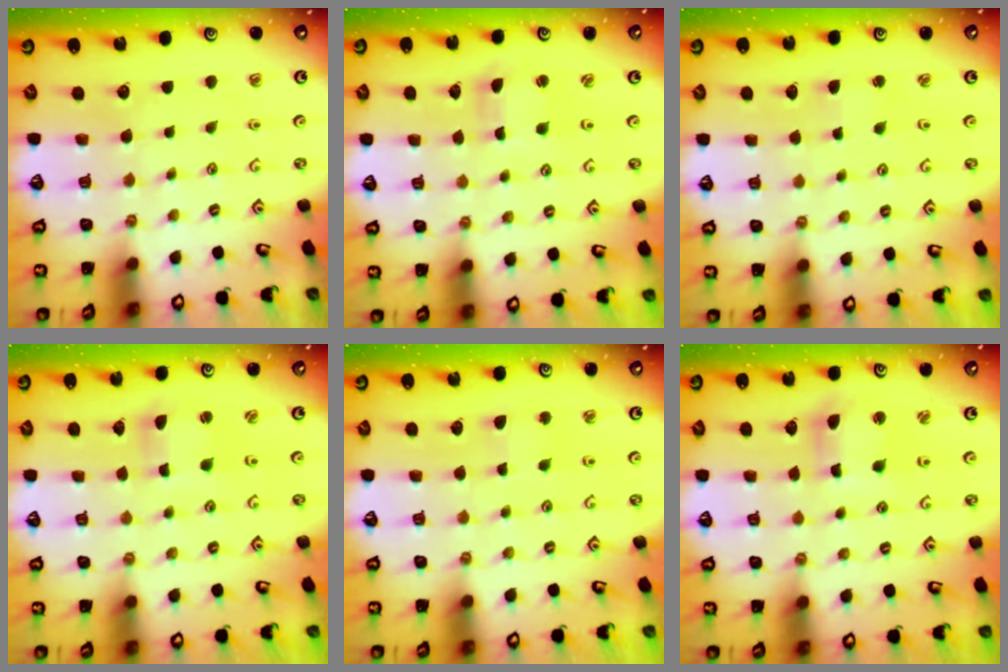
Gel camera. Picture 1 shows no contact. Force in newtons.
{"total": 1.7, "press": 1.7, "slide": 0.4}
{"total": 2.5, "press": 2.5, "slide": 0.4}
{"total": 3.1, "press": 3.1, "slide": 0.3}
{"total": 2.3, "press": 2.3, "slide": 0.4}
{"total": 5.9, "press": 5.9, "slide": 0.9}